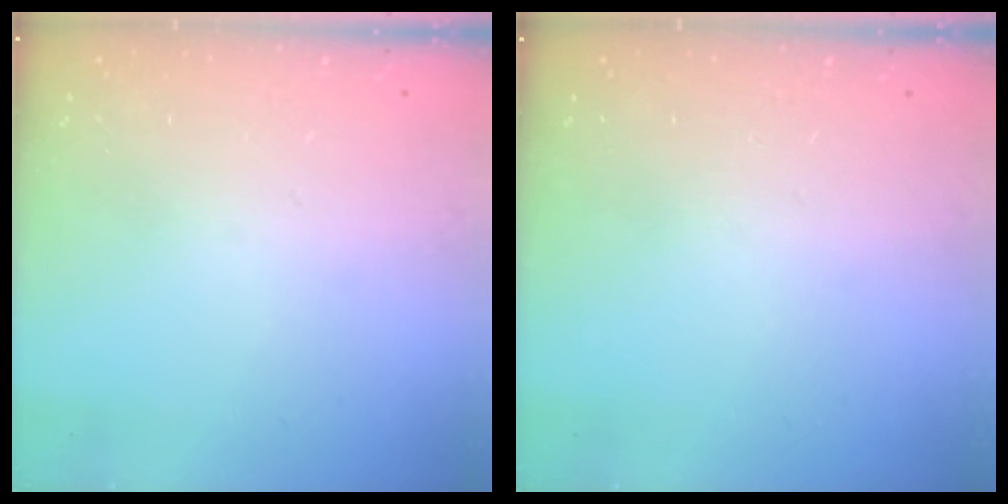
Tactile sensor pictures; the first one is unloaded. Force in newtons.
{"total": 0.0}